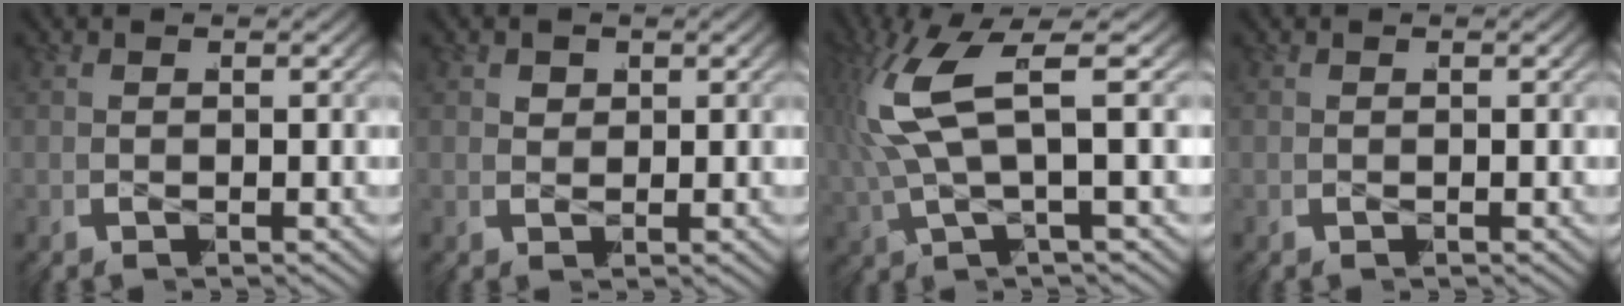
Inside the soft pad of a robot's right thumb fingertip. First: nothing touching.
{"total": 1.0, "force": [0.7, 0.7, 0.3], "torque": [0.003, -0.007, 0.016]}
{"total": 8.1, "force": [0.9, 3.8, 7.1], "torque": [-0.155, 0.003, 0.014]}
{"total": 0.0}